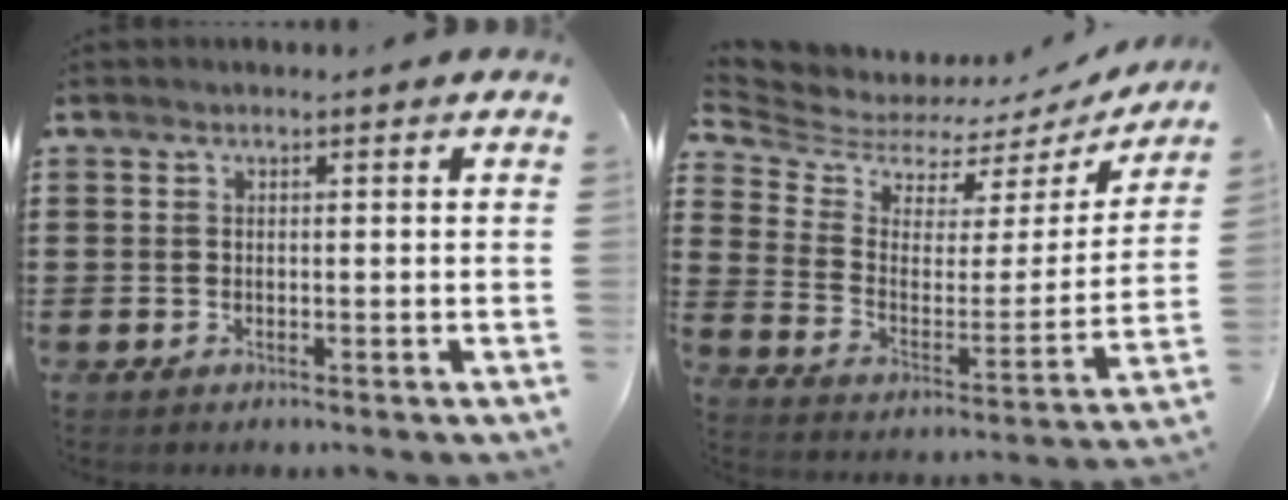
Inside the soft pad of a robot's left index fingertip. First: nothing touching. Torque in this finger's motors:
{"motor_torque": [2.14, 0.00, -0.03, -0.01]}